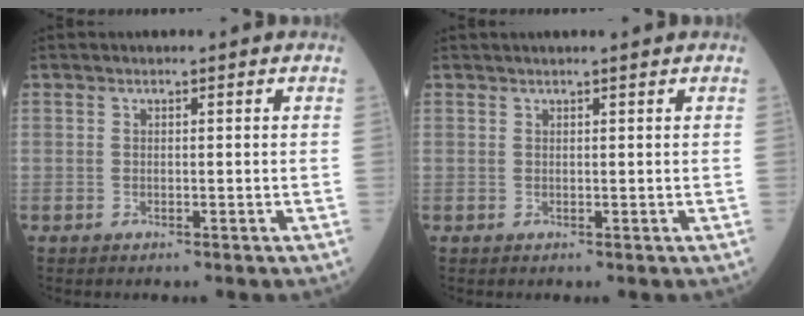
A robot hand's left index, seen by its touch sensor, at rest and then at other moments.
{"total": 2.5, "force": [2.2, -0.2, 1.2], "torque": [-0.011, 0.011, 0.029]}